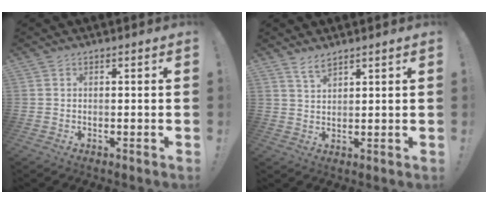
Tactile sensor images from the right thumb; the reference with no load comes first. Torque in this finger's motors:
{"motor_torque": [0.33, 0.40, 0.39, 0.11, 0.13]}